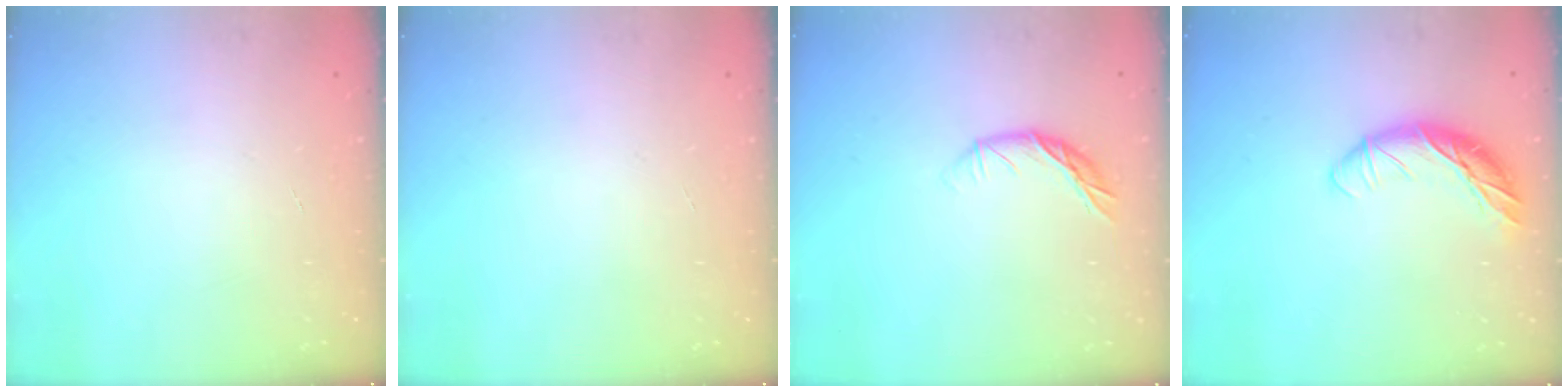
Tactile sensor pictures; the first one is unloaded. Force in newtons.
{"total": 0.0}
{"total": 7.8, "press": 7.8, "slide": 0.7}
{"total": 11.1, "press": 11.0, "slide": 1.8}